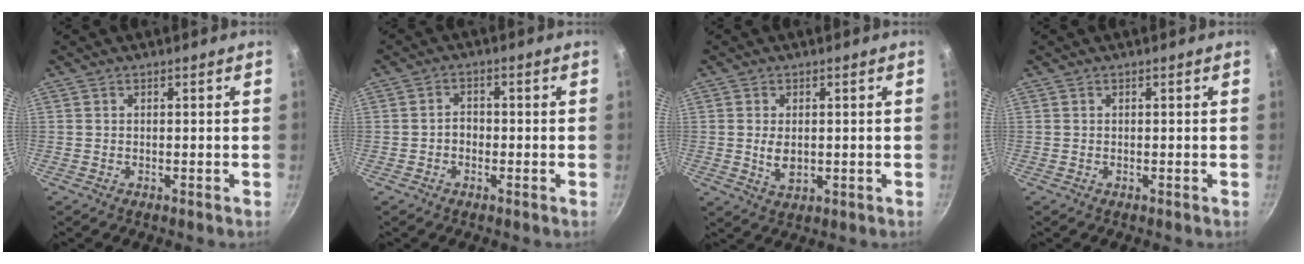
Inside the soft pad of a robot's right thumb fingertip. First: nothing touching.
{"total": 2.5, "force": [-0.7, 1.9, 1.5], "torque": [-0.011, 0.015, -0.013]}
{"total": 4.2, "force": [0.1, 2.6, 3.3], "torque": [-0.058, -0.008, 0.007]}
{"total": 0.0}